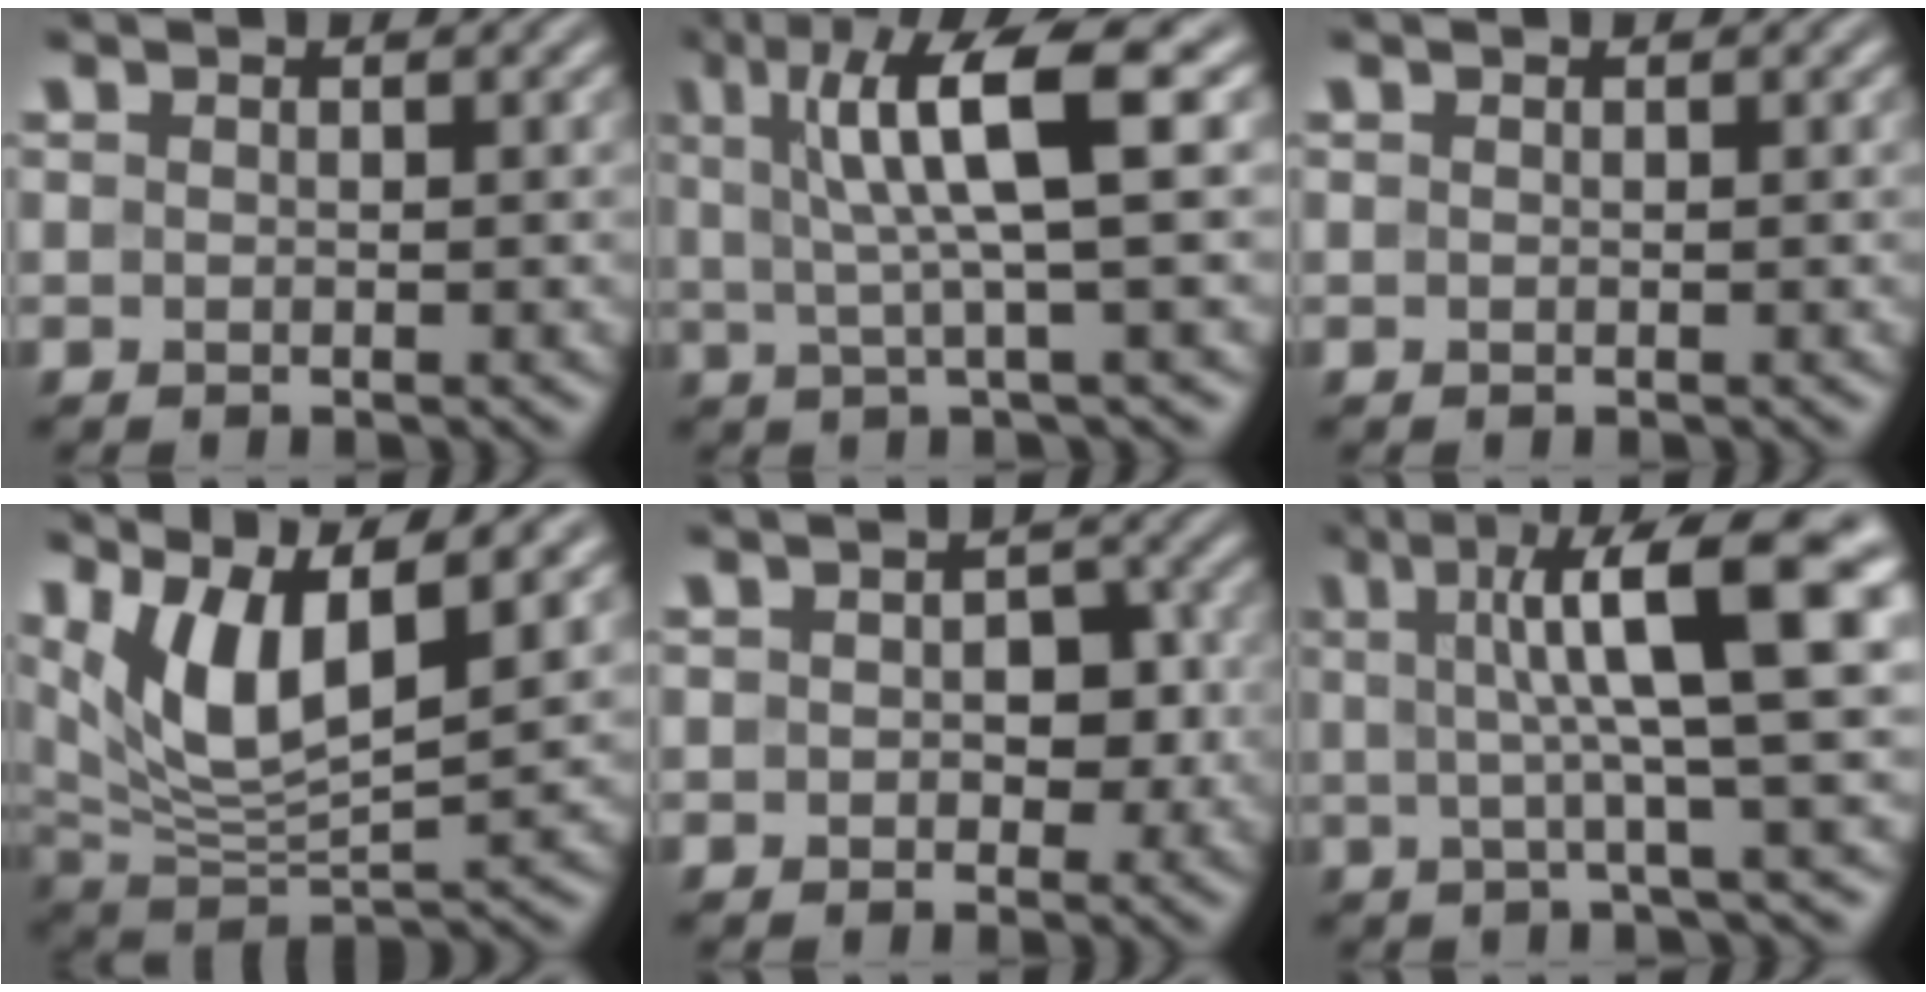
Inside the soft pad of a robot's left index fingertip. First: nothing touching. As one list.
[{"total": 7.7, "force": [2.1, 1.3, 7.3], "torque": [-0.118, 0.007, 0.033]}, {"total": 0.0}, {"total": 8.4, "force": [3.8, 2.8, 6.9], "torque": [-0.143, -0.006, 0.073]}, {"total": 2.7, "force": [-0.2, 1.9, 1.9], "torque": [-0.025, -0.003, -0.005]}, {"total": 9.5, "force": [2.0, 1.5, 9.1], "torque": [-0.117, 0.017, 0.027]}]